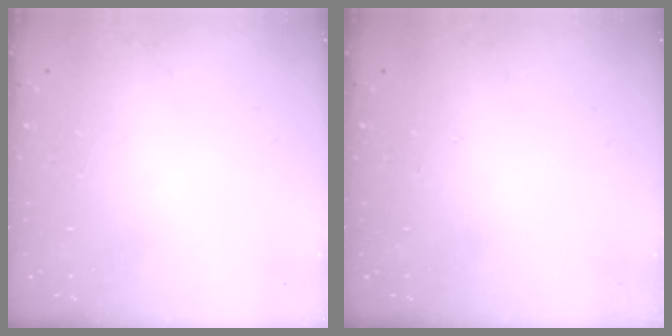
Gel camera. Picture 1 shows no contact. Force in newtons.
{"total": 0.0}